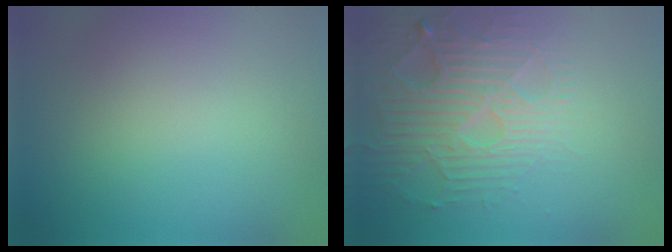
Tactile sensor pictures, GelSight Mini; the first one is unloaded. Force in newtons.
{"total": 4.7, "press": 4.1, "slide": 2.4}